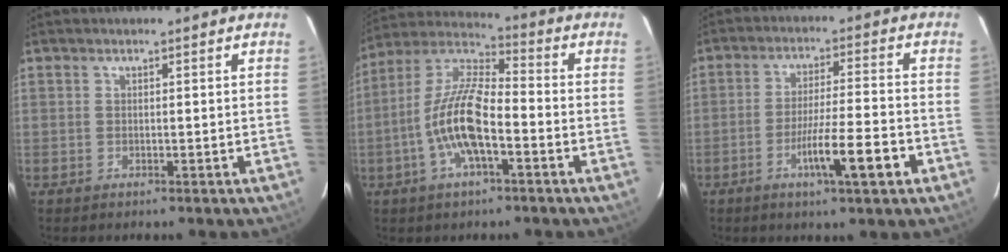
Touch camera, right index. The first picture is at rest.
{"total": 12.4, "force": [-3.5, 3.4, 11.4], "torque": [-0.239, 0.015, -0.066]}
{"total": 9.3, "force": [-4.2, 0.0, 8.4], "torque": [-0.140, -0.007, -0.068]}